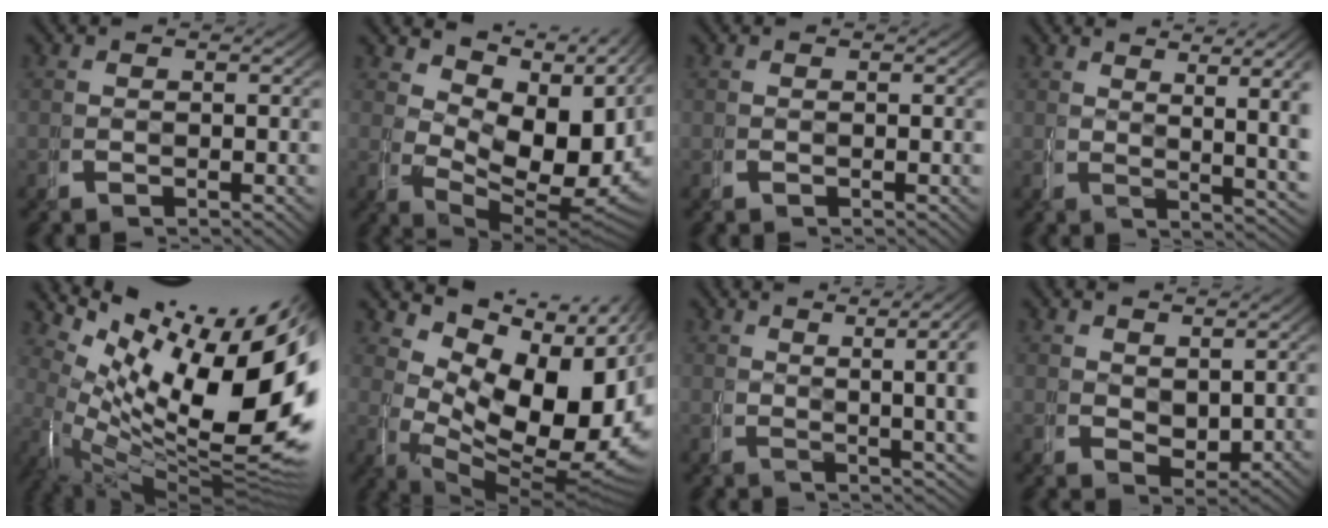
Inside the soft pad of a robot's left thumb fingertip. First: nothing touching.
{"total": 16.1, "force": [1.7, 10.4, 12.1], "torque": [-0.184, -0.029, 0.041]}
{"total": 0.0}
{"total": 6.1, "force": [1.1, 2.8, 5.4], "torque": [-0.084, -0.009, 0.026]}
{"total": 21.4, "force": [0.4, 12.7, 17.2], "torque": [-0.274, -0.062, 0.040]}
{"total": 18.7, "force": [0.8, 12.2, 14.2], "torque": [-0.218, -0.030, 0.021]}
{"total": 7.5, "force": [1.7, 3.3, 6.6], "torque": [-0.081, 0.003, 0.030]}
{"total": 2.1, "force": [0.9, 1.3, 1.4], "torque": [-0.018, -0.009, 0.021]}